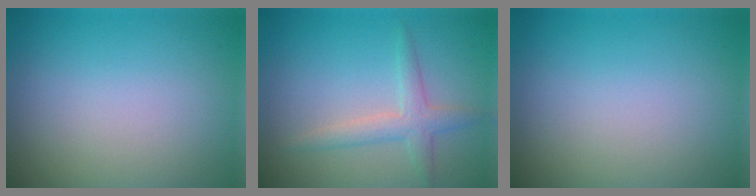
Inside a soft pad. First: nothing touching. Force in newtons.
{"total": 2.5, "press": 2.5, "slide": 0.1}
{"total": 0.0}